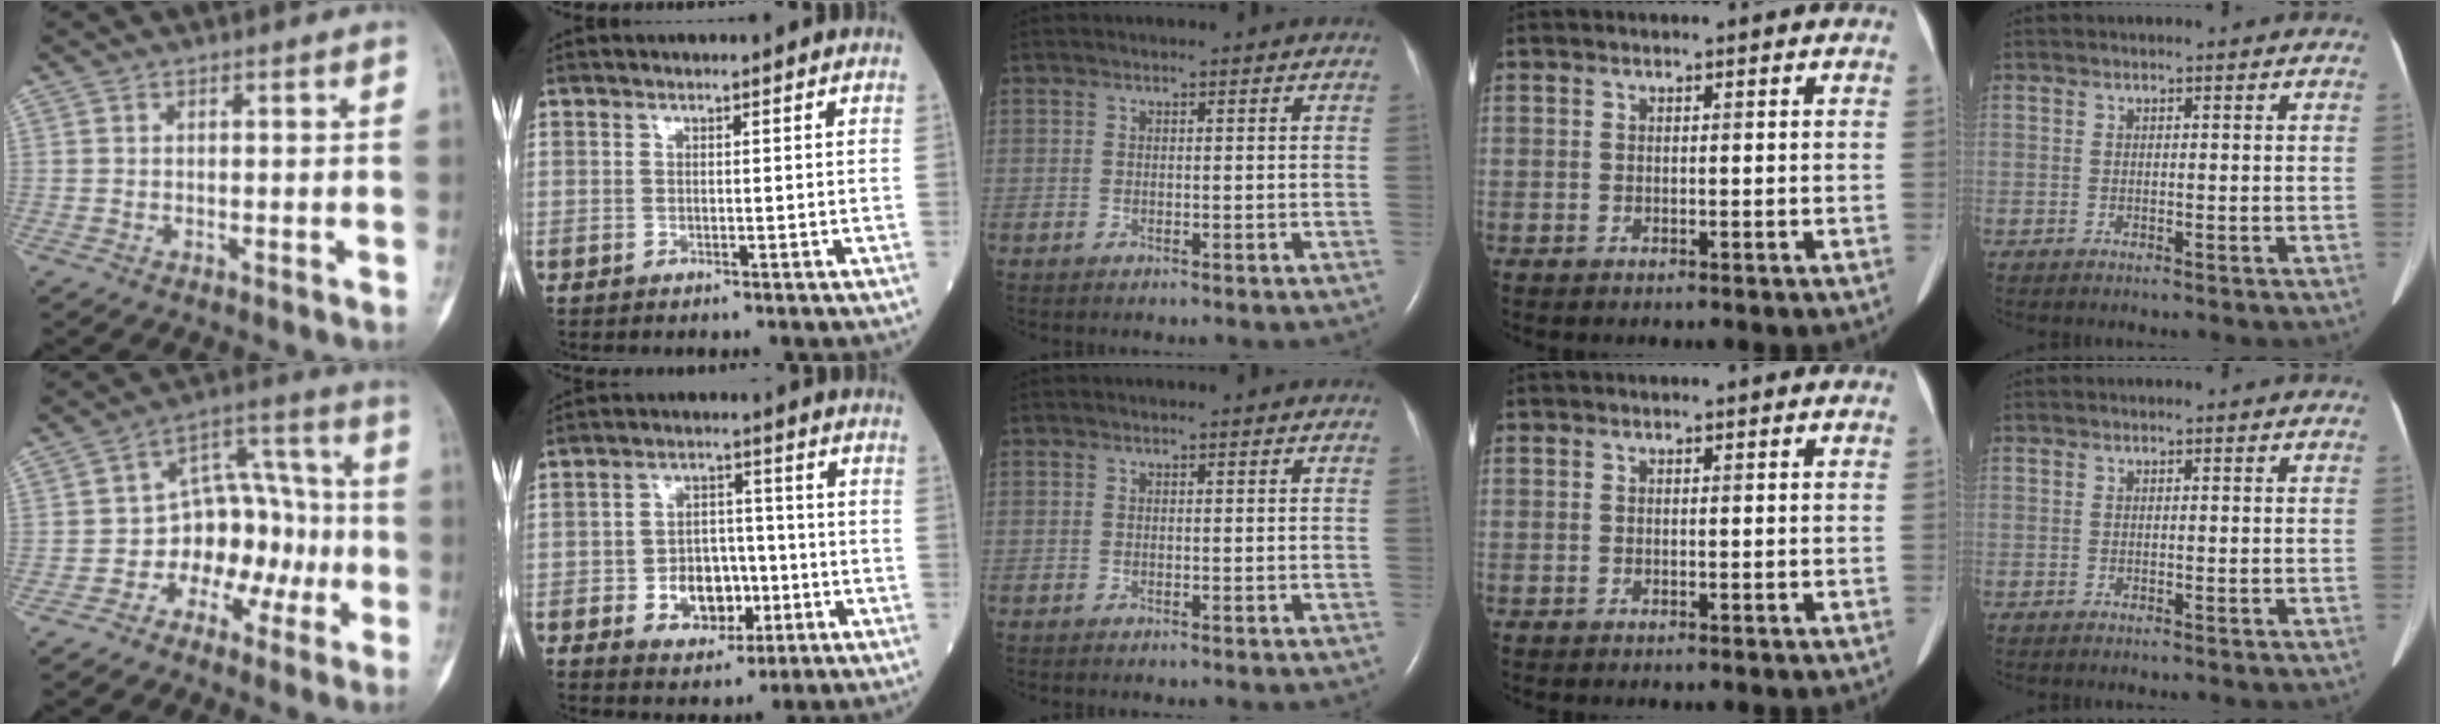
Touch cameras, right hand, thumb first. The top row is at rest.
{"thumb": {"total": 12.2, "force": [-3.4, 9.0, 7.5], "torque": [-0.052, 0.060, -0.061]}, "index": {"total": 7.9, "force": [-2.1, 5.4, 5.3], "torque": [-0.089, 0.014, -0.027]}}